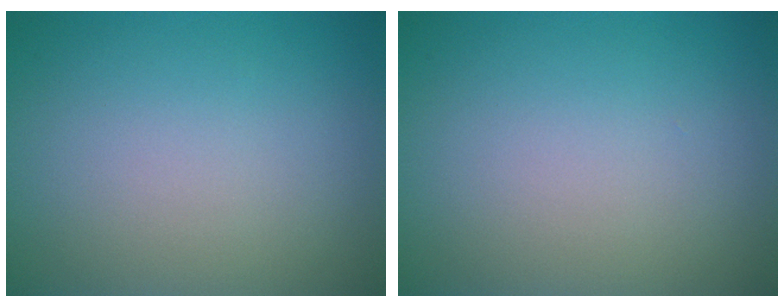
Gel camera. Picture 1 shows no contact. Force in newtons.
{"total": 0.0}